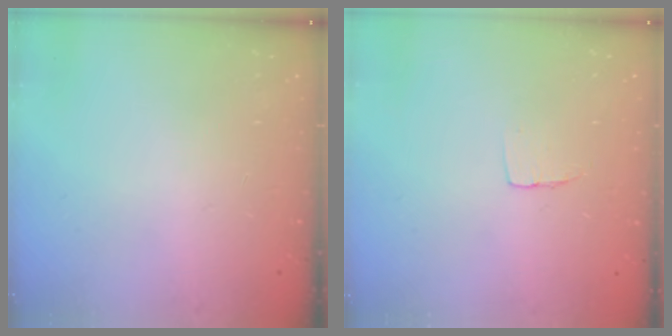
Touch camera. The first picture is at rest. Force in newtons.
{"total": 3.9, "press": 3.9, "slide": 0.3}